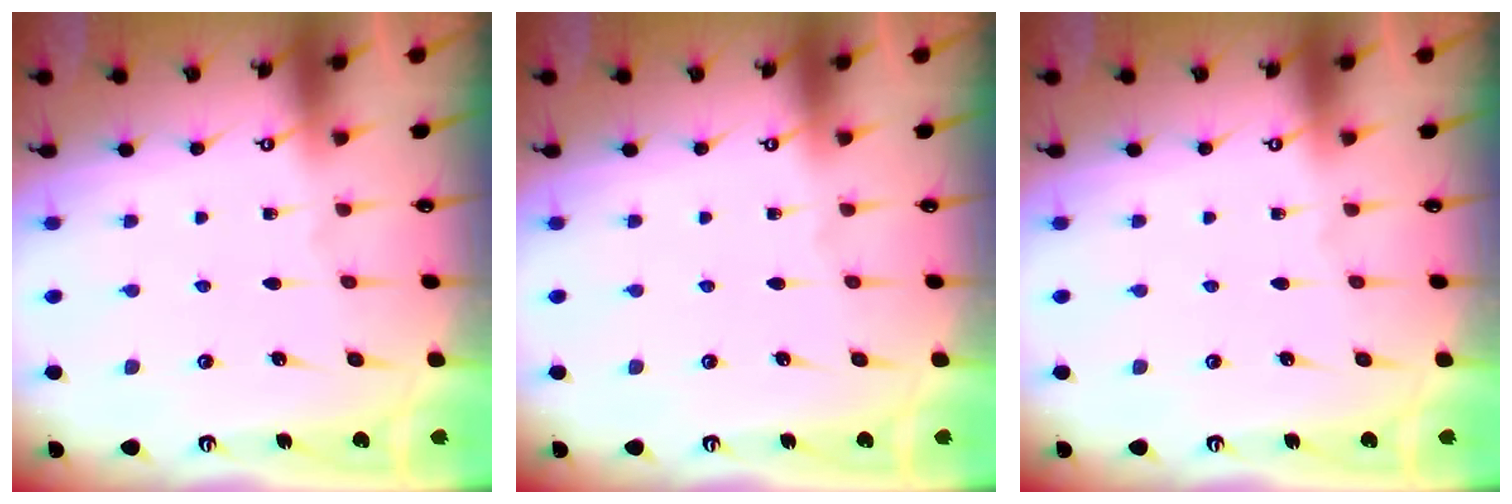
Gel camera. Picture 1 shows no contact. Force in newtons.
{"total": 0.0}
{"total": 0.0}